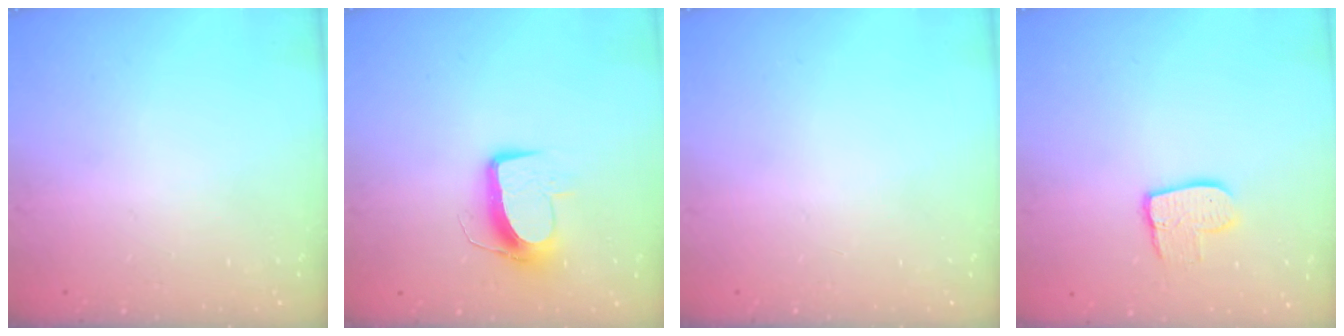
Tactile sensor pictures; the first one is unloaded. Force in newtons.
{"total": 10.2, "press": 10.1, "slide": 0.5}
{"total": 0.0}
{"total": 8.9, "press": 8.8, "slide": 0.5}